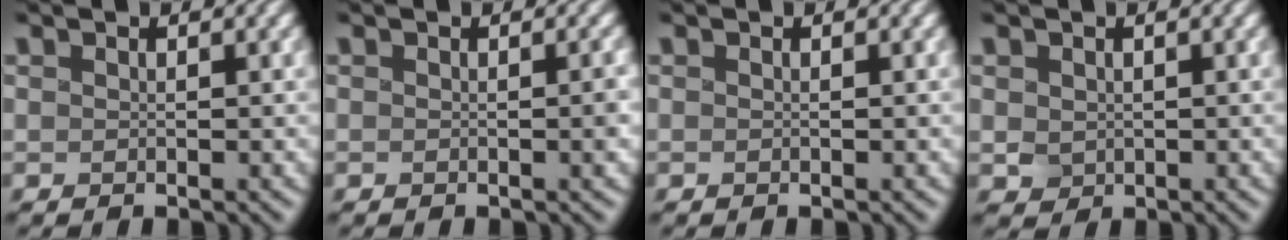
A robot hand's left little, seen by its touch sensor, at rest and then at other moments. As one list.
[{"total": 1.0, "force": [-0.4, 0.2, 0.9], "torque": [-0.010, 0.000, -0.007]}, {"total": 0.0}, {"total": 1.2, "force": [0.1, 1.1, 0.5], "torque": [-0.011, -0.003, 0.003]}]